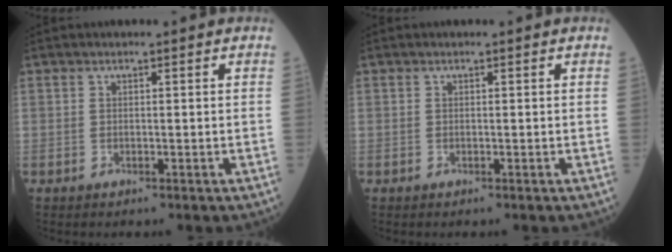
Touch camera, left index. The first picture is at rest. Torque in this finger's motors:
{"motor_torque": [0.00, 0.00, 0.00, 0.00]}